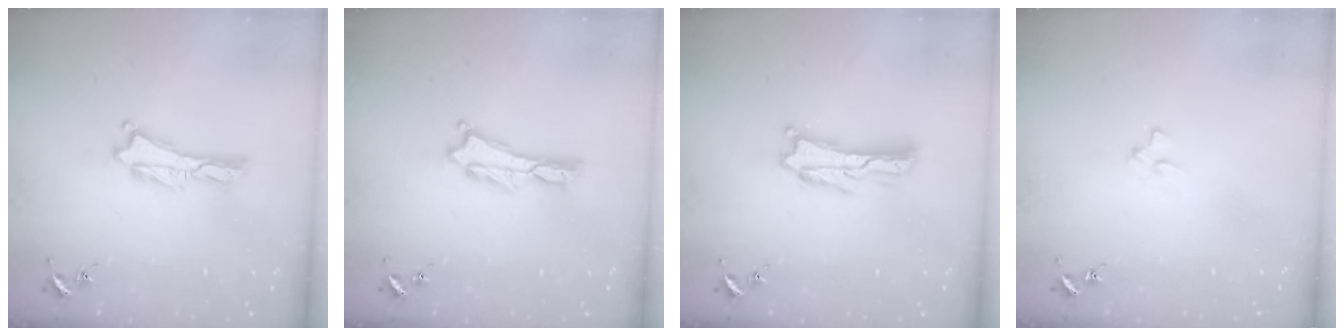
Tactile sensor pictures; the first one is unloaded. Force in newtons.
{"total": 0.0}
{"total": 2.8, "press": 2.7, "slide": 0.4}
{"total": 1.9, "press": 1.9, "slide": 0.2}